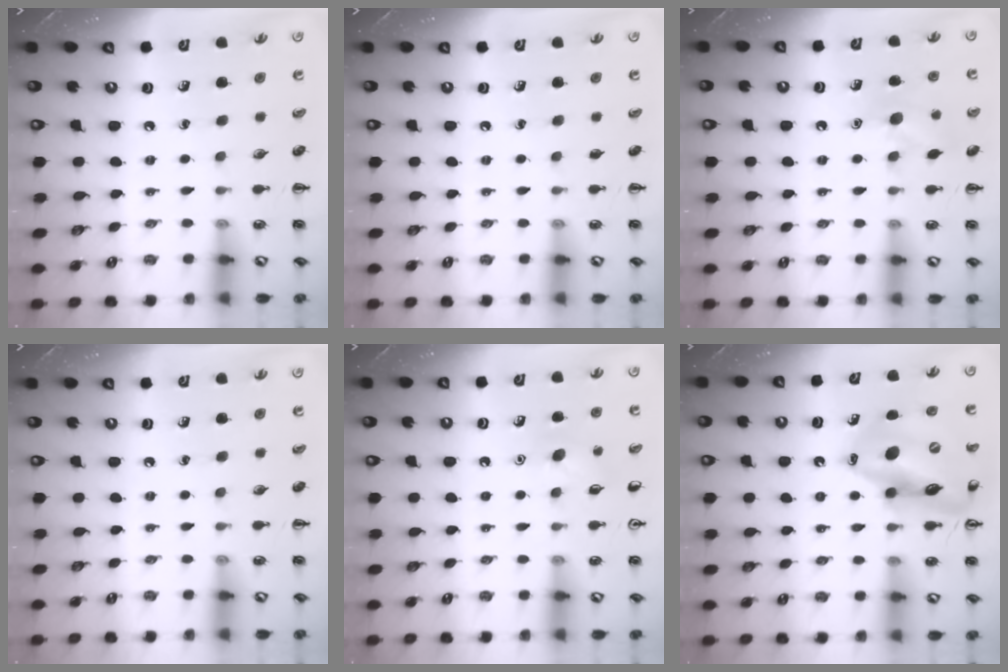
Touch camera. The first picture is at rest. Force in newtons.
{"total": 0.0}
{"total": 9.0, "press": 9.0, "slide": 0.9}
{"total": 0.0}
{"total": 5.8, "press": 5.6, "slide": 1.5}
{"total": 16.5, "press": 16.2, "slide": 2.7}